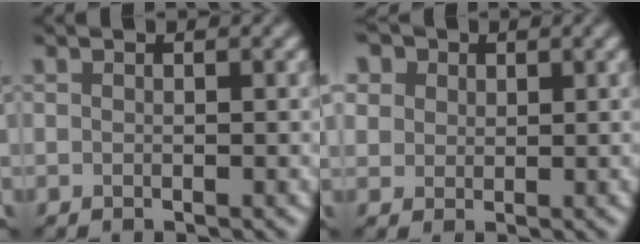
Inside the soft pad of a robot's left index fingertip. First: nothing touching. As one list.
[{"total": 7.6, "force": [4.0, 5.5, 3.4], "torque": [-0.088, 0.022, 0.054]}]